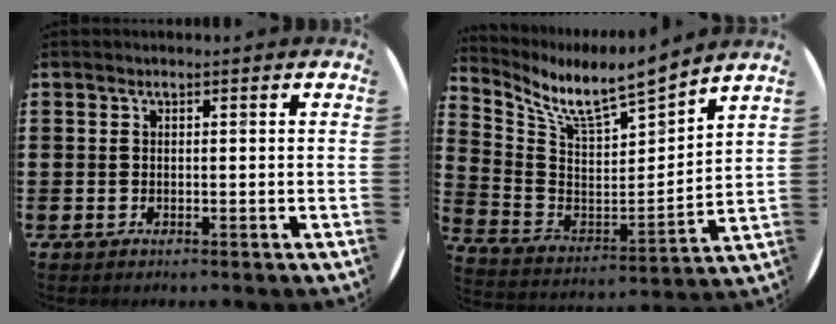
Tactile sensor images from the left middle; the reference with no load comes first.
{"total": 7.8, "force": [6.7, 1.1, 3.9], "torque": [-0.106, -0.059, 0.109]}